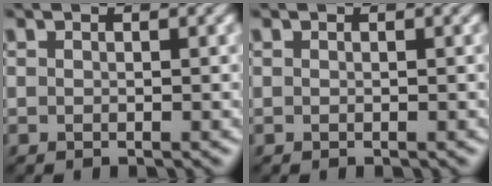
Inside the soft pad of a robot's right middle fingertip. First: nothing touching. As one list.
[{"total": 0.0}]